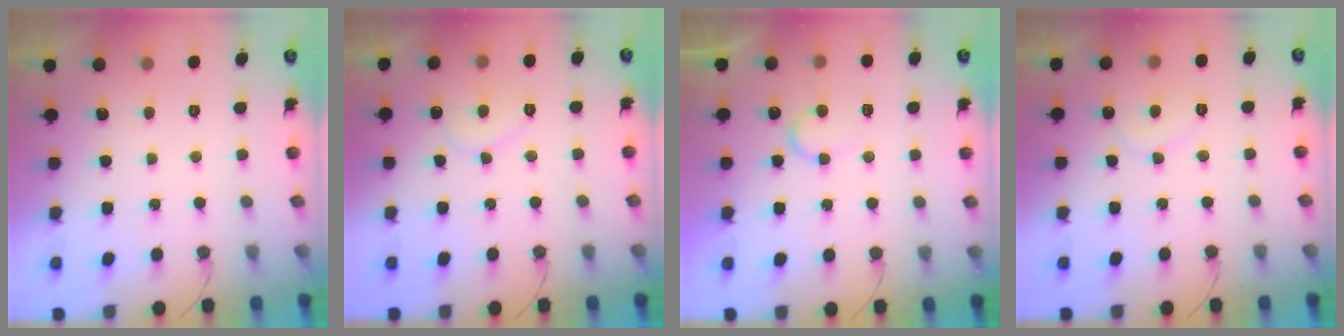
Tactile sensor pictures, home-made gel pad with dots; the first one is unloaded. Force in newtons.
{"total": 7.1, "press": 7.0, "slide": 0.7}
{"total": 7.3, "press": 7.3, "slide": 0.4}
{"total": 6.8, "press": 6.8, "slide": 0.5}